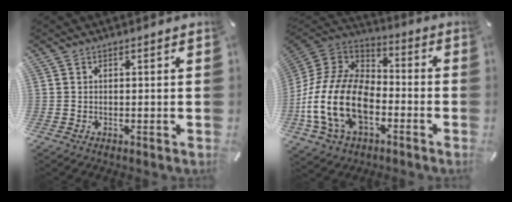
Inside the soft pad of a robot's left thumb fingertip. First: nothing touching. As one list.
[{"total": 20.6, "force": [-7.5, 13.5, 13.7], "torque": [-0.297, 0.034, -0.130]}]